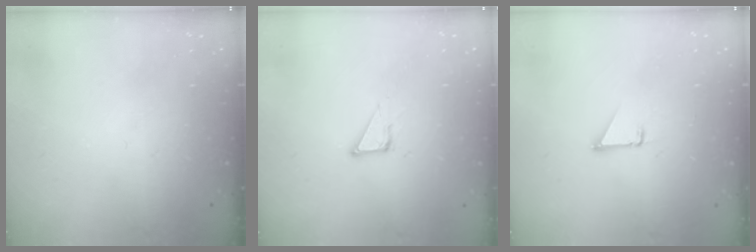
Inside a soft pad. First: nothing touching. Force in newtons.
{"total": 1.9, "press": 1.9, "slide": 0.1}
{"total": 1.4, "press": 1.3, "slide": 0.1}